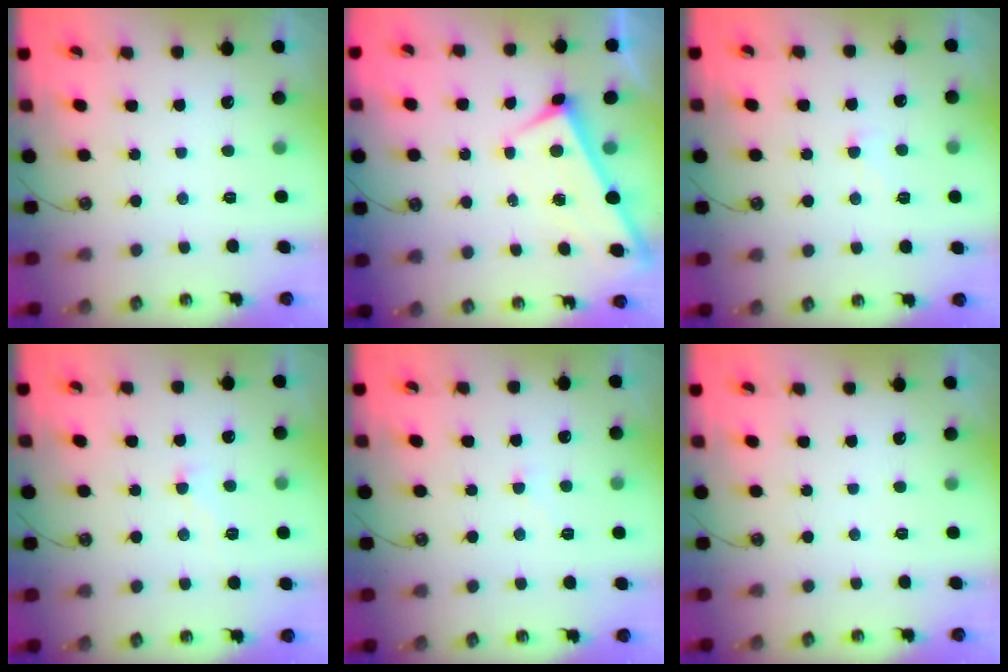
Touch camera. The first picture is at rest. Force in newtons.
{"total": 1.7, "press": 1.7, "slide": 0.1}
{"total": 3.1, "press": 3.1, "slide": 0.4}
{"total": 1.2, "press": 1.2, "slide": 0.1}
{"total": 2.9, "press": 2.8, "slide": 0.8}
{"total": 0.0}